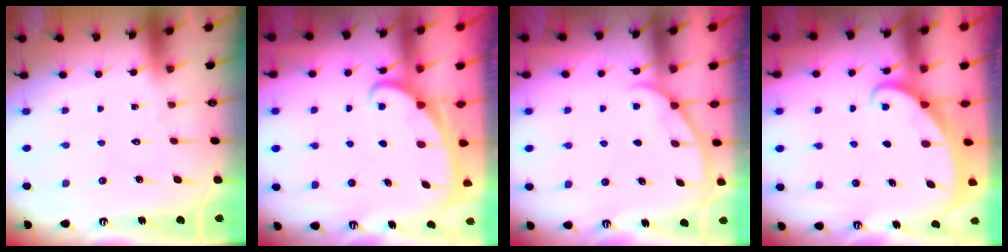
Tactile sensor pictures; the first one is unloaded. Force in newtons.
{"total": 1.9, "press": 1.9, "slide": 0.1}
{"total": 0.8, "press": 0.8, "slide": 0.2}
{"total": 1.8, "press": 1.8, "slide": 0.1}